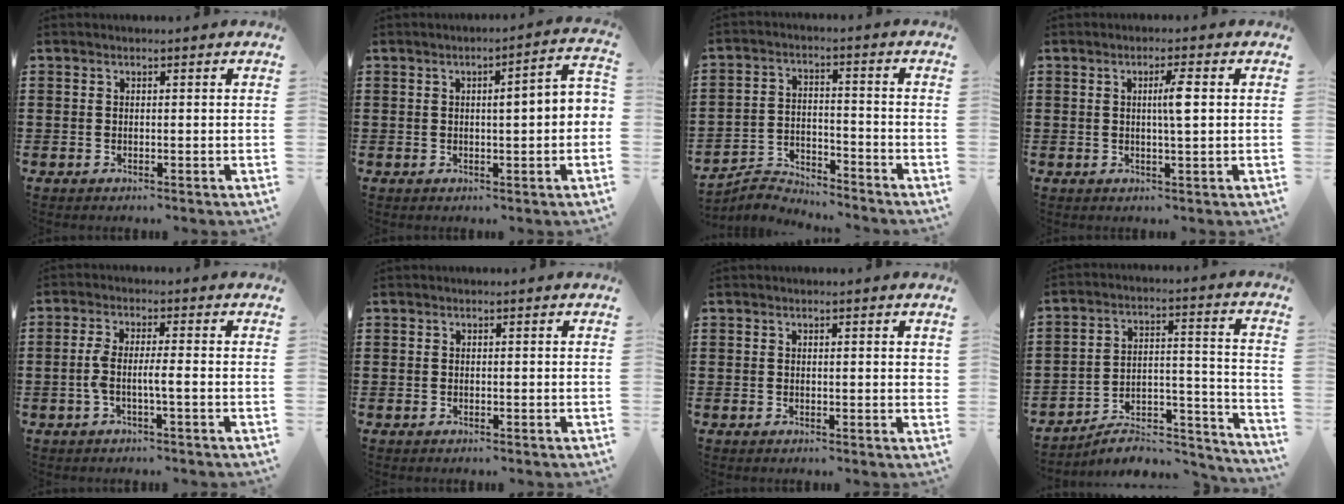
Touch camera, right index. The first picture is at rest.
{"total": 3.0, "force": [-0.2, 0.2, 2.9], "torque": [-0.053, 0.000, -0.006]}
{"total": 4.4, "force": [-4.3, 0.4, 0.0], "torque": [-0.008, 0.008, -0.091]}
{"total": 3.4, "force": [0.5, 0.2, 3.4], "torque": [-0.064, -0.001, 0.005]}
{"total": 3.6, "force": [-1.2, 0.2, 3.4], "torque": [-0.085, -0.011, -0.031]}
{"total": 0.0}
{"total": 0.8, "force": [0.4, 0.2, 0.7], "torque": [-0.014, 0.004, 0.006]}
{"total": 6.4, "force": [-5.4, 2.2, 2.5], "torque": [-0.036, 0.008, -0.103]}